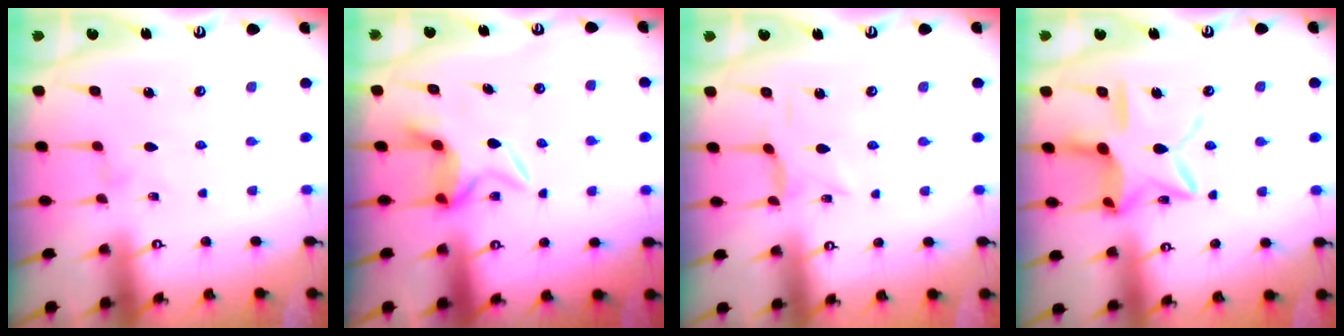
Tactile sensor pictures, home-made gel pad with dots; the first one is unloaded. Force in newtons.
{"total": 4.5, "press": 4.5, "slide": 0.7}
{"total": 2.0, "press": 2.0, "slide": 0.3}
{"total": 14.2, "press": 14.1, "slide": 1.2}